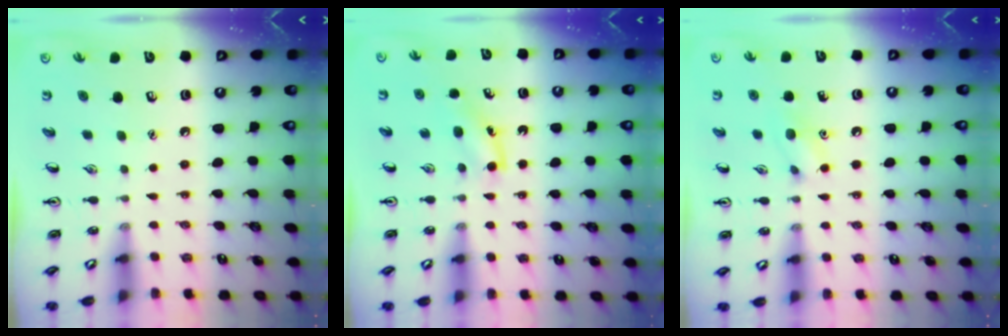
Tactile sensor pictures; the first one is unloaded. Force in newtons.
{"total": 4.1, "press": 3.9, "slide": 1.2}
{"total": 7.8, "press": 7.7, "slide": 1.4}